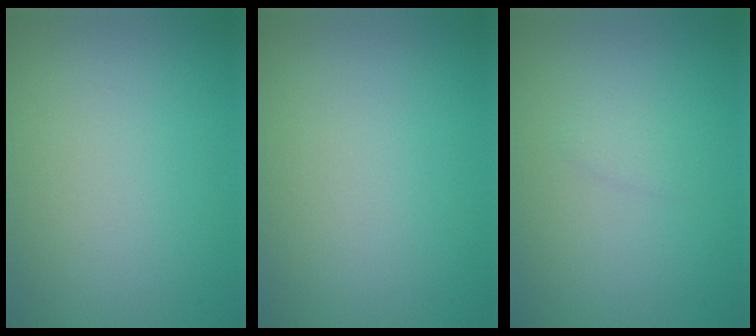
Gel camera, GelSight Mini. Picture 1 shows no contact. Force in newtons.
{"total": 0.0}
{"total": 0.8, "press": 0.8, "slide": 0.1}